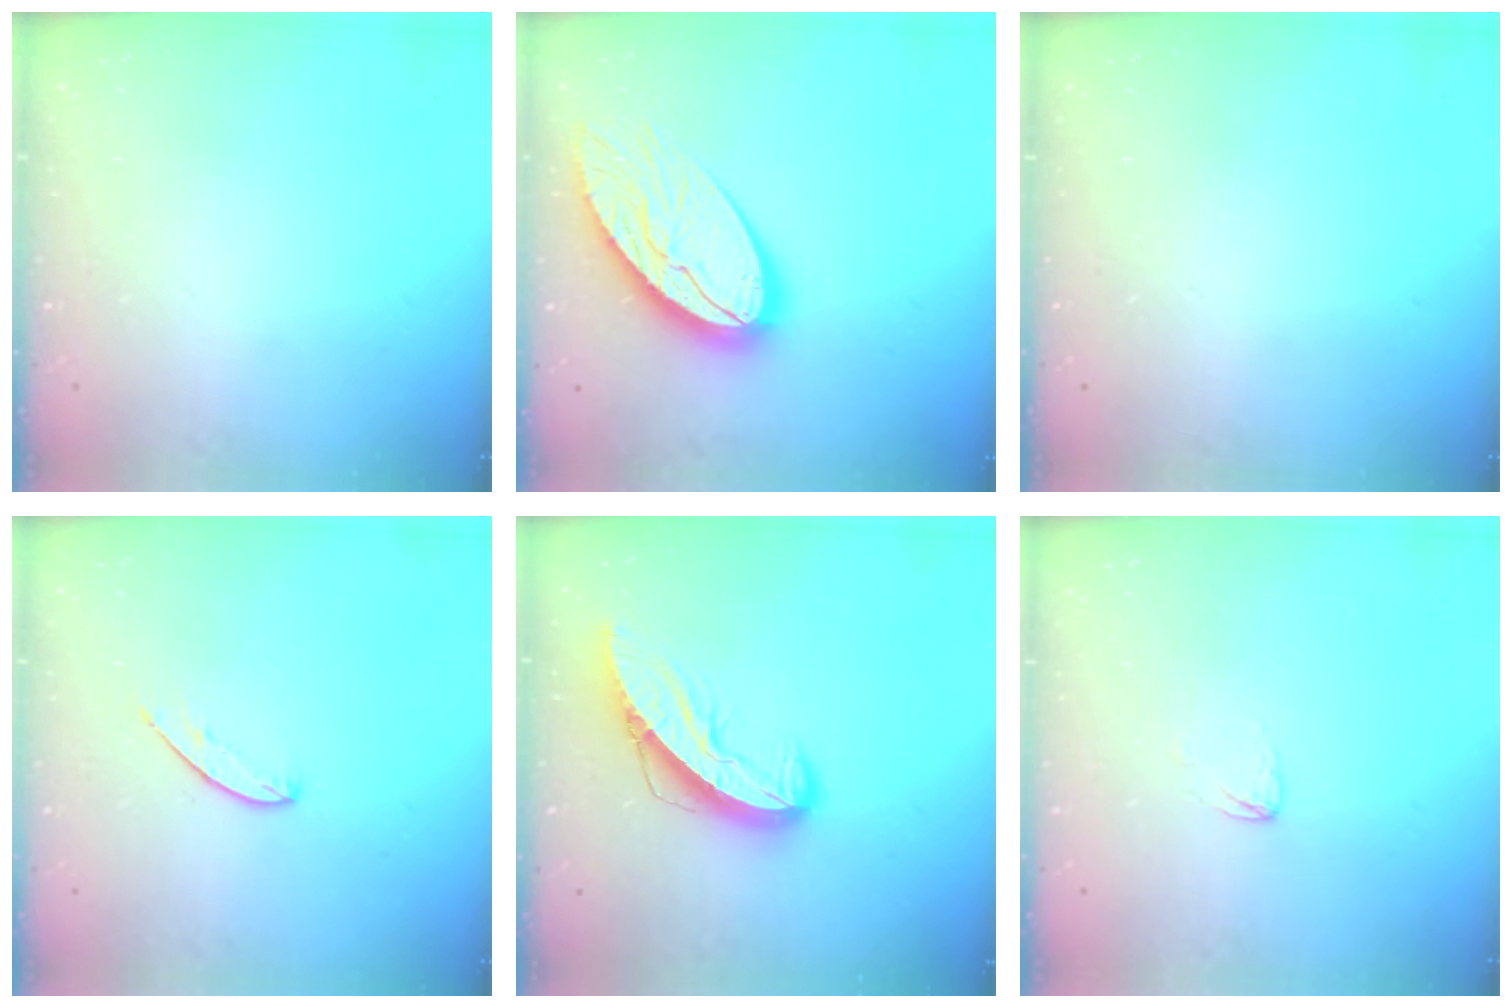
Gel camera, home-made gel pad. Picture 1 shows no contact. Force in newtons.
{"total": 22.0, "press": 21.9, "slide": 1.9}
{"total": 0.0}
{"total": 5.3, "press": 5.3, "slide": 0.5}
{"total": 10.9, "press": 10.8, "slide": 0.9}
{"total": 2.0, "press": 2.0, "slide": 0.1}